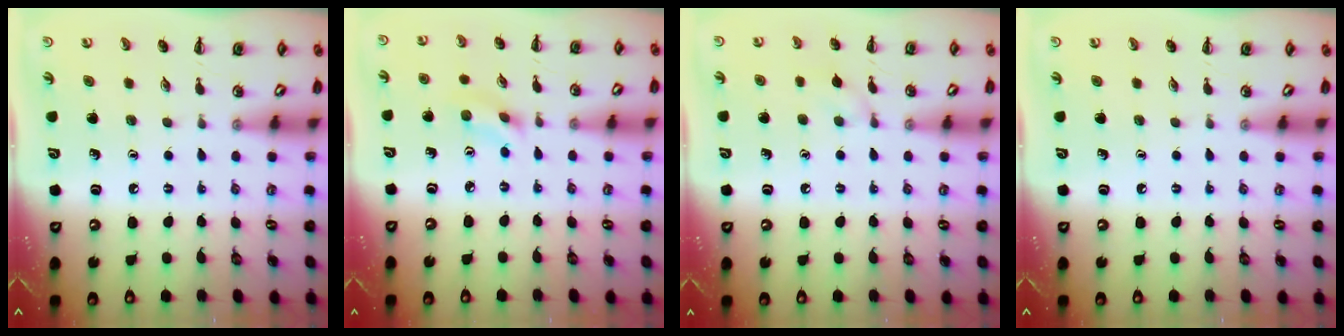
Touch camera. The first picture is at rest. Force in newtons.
{"total": 2.7, "press": 2.6, "slide": 0.8}
{"total": 5.6, "press": 5.2, "slide": 1.9}
{"total": 0.0}